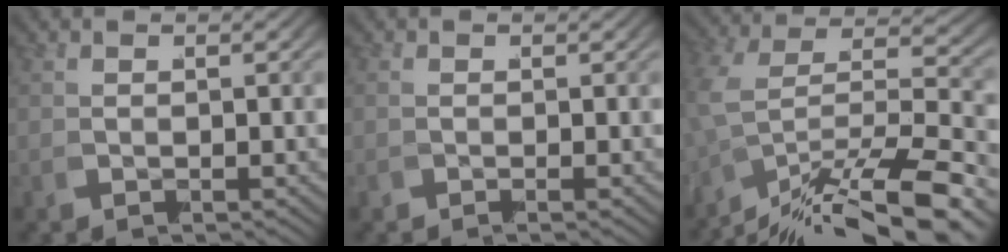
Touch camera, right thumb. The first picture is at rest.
{"total": 0.0}
{"total": 10.7, "force": [-5.1, 5.6, 7.6], "torque": [-0.144, -0.035, -0.054]}